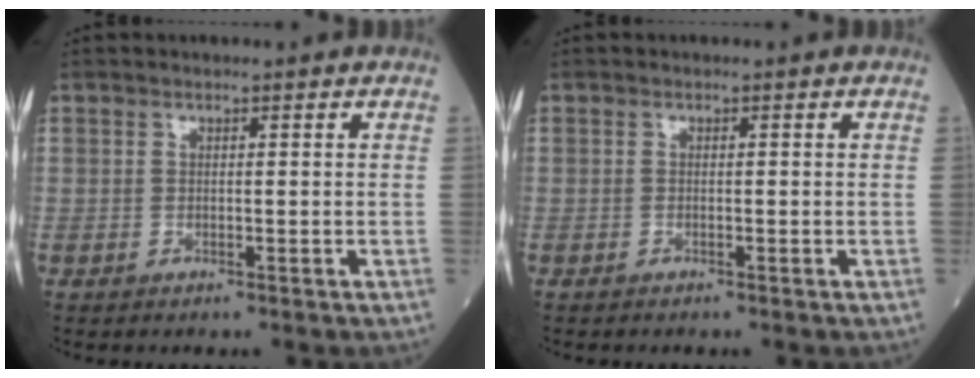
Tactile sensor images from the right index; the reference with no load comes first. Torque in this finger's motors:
{"motor_torque": [-0.06, -0.02, 0.06, 0.02]}